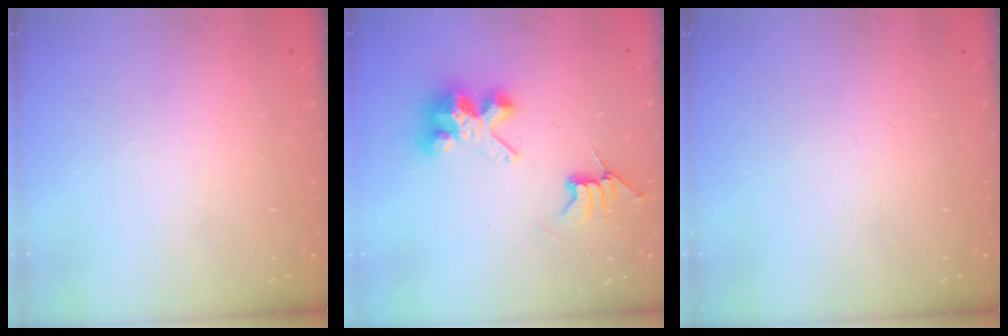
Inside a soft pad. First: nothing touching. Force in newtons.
{"total": 8.3, "press": 8.3, "slide": 0.5}
{"total": 0.0}